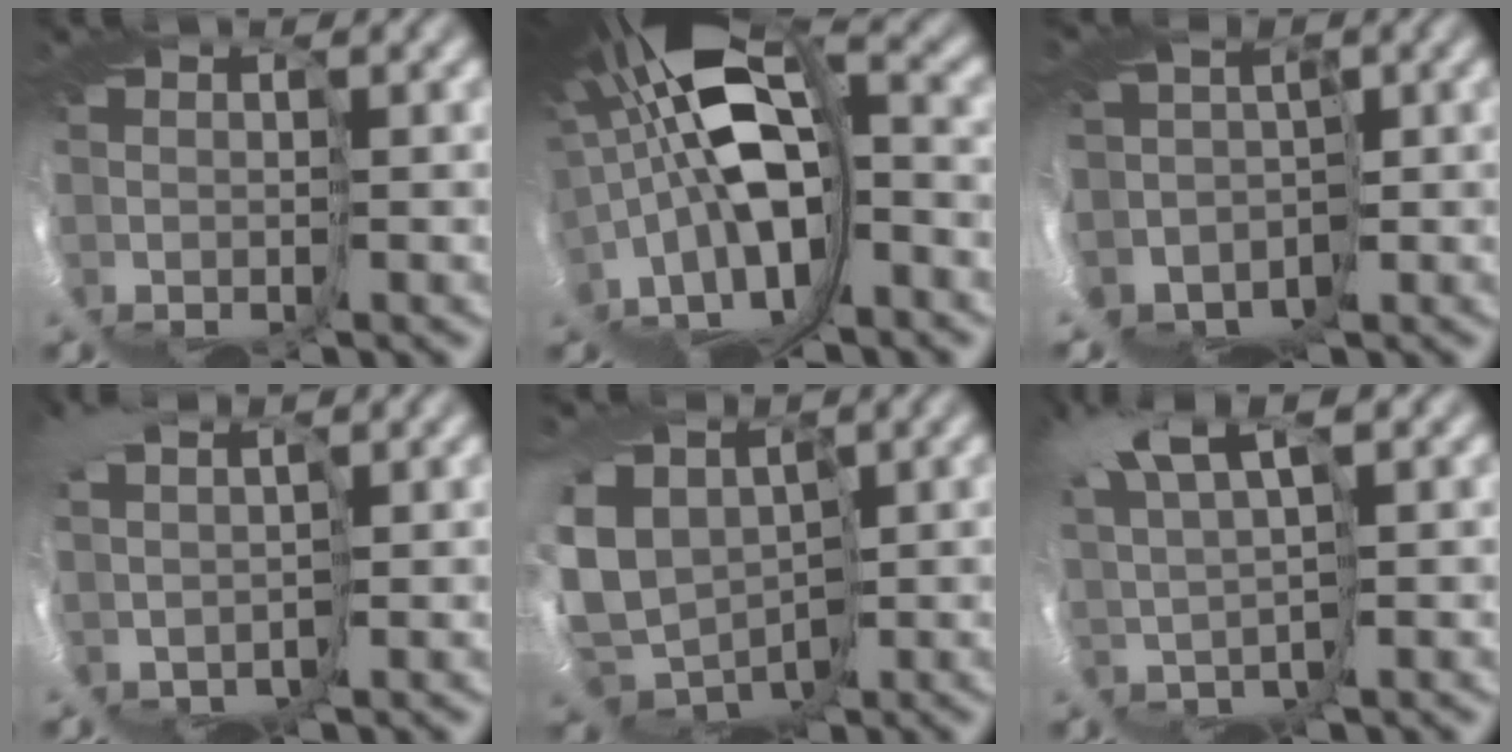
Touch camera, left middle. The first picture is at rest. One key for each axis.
{"total": 11.9, "fx": -0.7, "fy": 5.0, "fz": 10.8, "tx": -0.208, "ty": 0.007, "tz": -0.018}
{"total": 9.8, "fx": -4.6, "fy": 7.0, "fz": 5.1, "tx": -0.098, "ty": -0.001, "tz": -0.078}
{"total": 4.7, "fx": 0.4, "fy": 3.3, "fz": 3.3, "tx": -0.075, "ty": -0.025, "tz": 0.001}
{"total": 11.6, "fx": -0.4, "fy": 9.0, "fz": 7.2, "tx": -0.161, "ty": -0.020, "tz": -0.009}
{"total": 5.3, "fx": 3.5, "fy": 1.1, "fz": 3.8, "tx": -0.106, "ty": 0.012, "tz": 0.055}